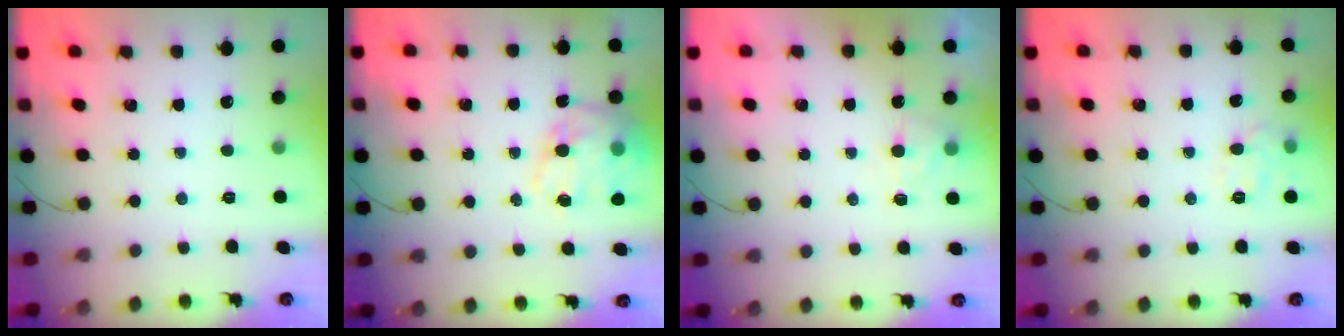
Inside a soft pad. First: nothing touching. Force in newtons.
{"total": 16.4, "press": 16.0, "slide": 3.7}
{"total": 5.2, "press": 5.0, "slide": 1.3}
{"total": 8.1, "press": 8.0, "slide": 1.0}